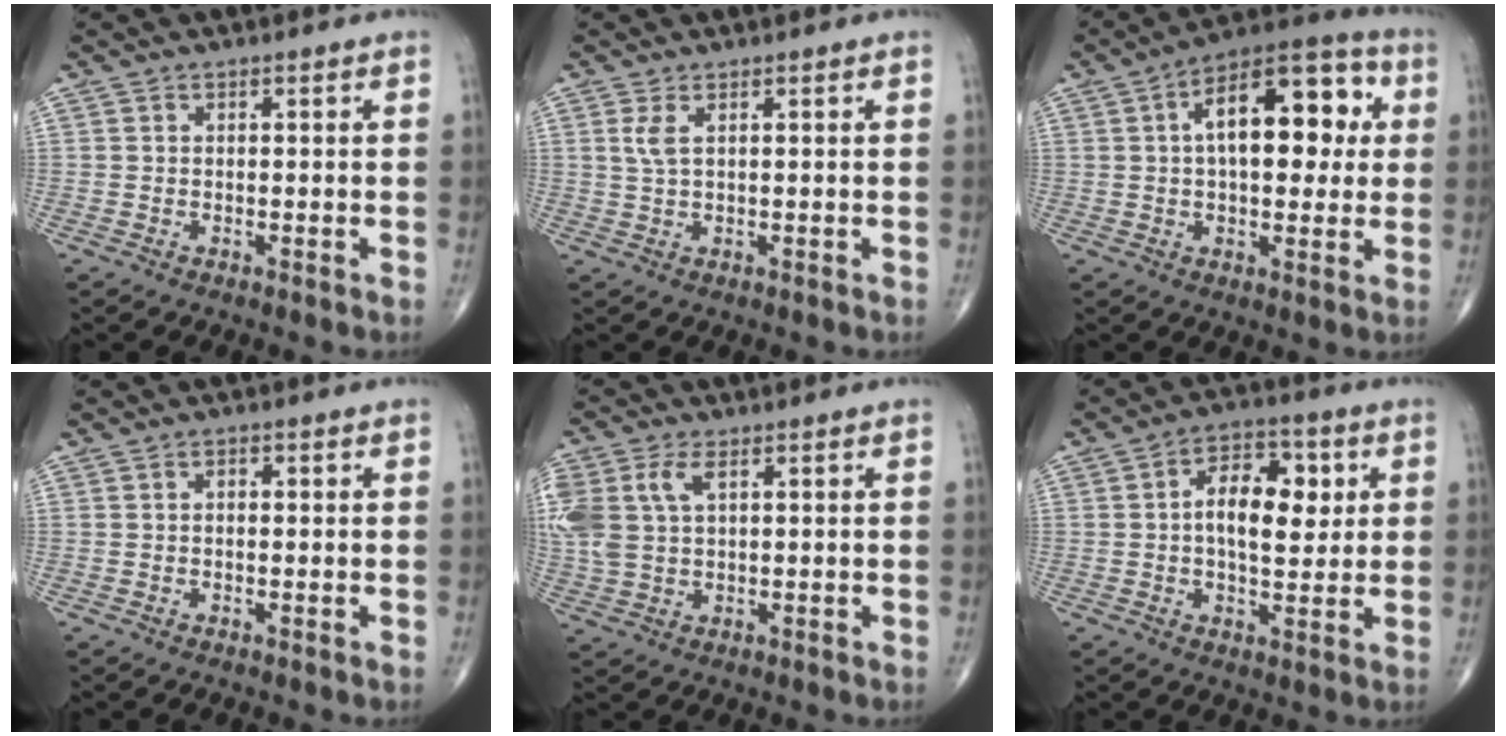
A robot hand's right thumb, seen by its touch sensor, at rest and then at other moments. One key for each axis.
{"total": 2.3, "fx": 0.9, "fy": 0.7, "fz": 2.1, "tx": -0.054, "ty": 0.002, "tz": 0.025}
{"total": 18.0, "fx": 3.5, "fy": 8.9, "fz": 15.2, "tx": -0.191, "ty": 0.025, "tz": 0.042}
{"total": 1.1, "fx": 0.1, "fy": 0.6, "fz": 0.9, "tx": -0.015, "ty": 0.004, "tz": -0.001}
{"total": 9.9, "fx": 3.0, "fy": 5.7, "fz": 7.5, "tx": -0.196, "ty": 0.011, "tz": 0.064}
{"total": 11.3, "fx": 1.7, "fy": 6.2, "fz": 9.3, "tx": -0.117, "ty": 0.006, "tz": 0.021}